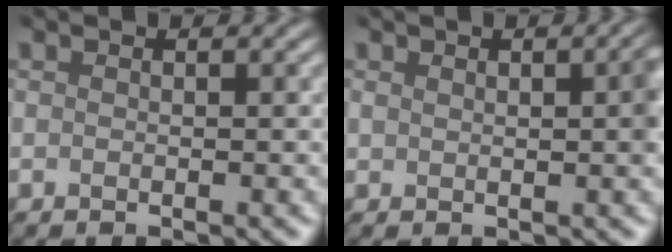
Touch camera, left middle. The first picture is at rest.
{"total": 1.1, "force": [0.6, 0.3, 0.9], "torque": [-0.003, 0.000, 0.005]}